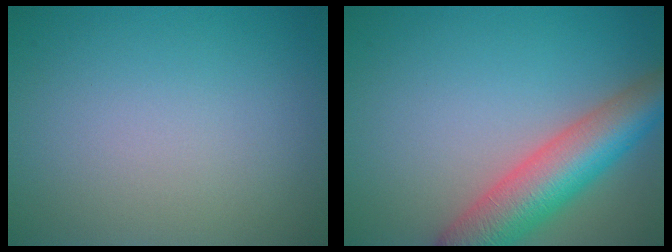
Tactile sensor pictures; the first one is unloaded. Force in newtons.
{"total": 8.0, "press": 8.0, "slide": 0.3}